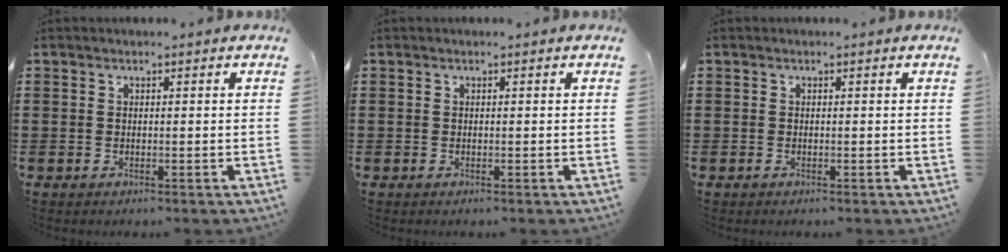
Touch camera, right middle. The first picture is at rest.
{"total": 0.0}
{"total": 0.0}